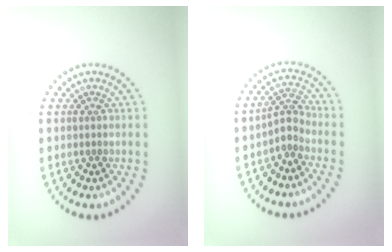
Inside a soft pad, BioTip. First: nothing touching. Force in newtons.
{"total": 2.2, "press": 1.5, "slide": 1.6}